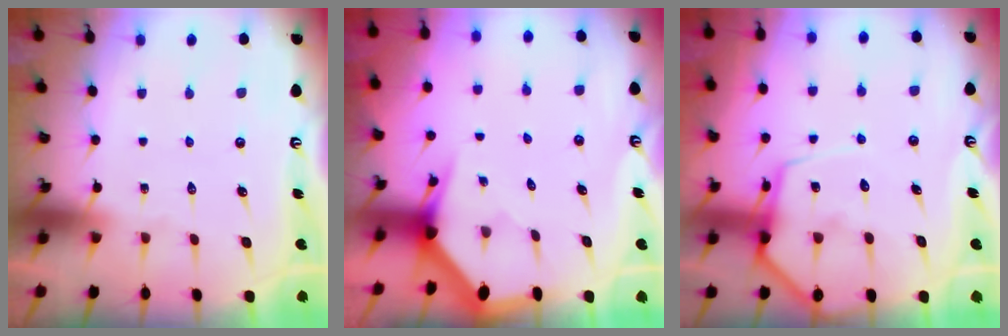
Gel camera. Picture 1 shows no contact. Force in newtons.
{"total": 3.1, "press": 3.1, "slide": 0.0}
{"total": 10.8, "press": 10.7, "slide": 1.2}